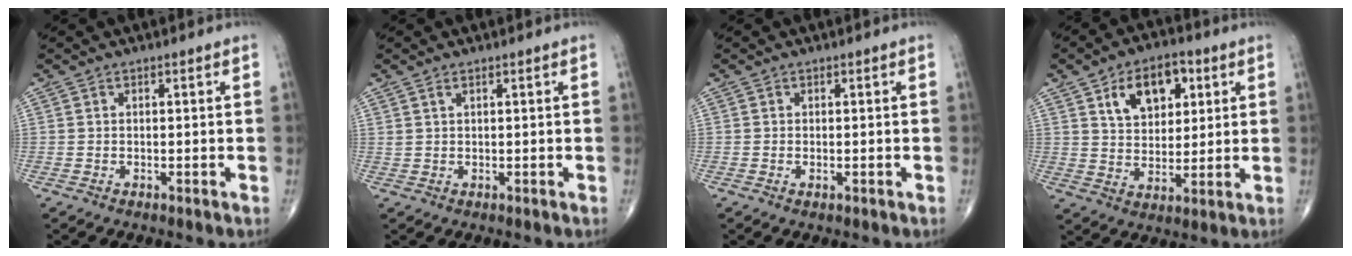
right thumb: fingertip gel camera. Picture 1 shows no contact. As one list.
[{"total": 1.2, "force": [0.8, 0.4, 0.7], "torque": [-0.015, 0.003, 0.020]}, {"total": 0.7, "force": [-0.2, 0.3, 0.5], "torque": [-0.010, -0.002, -0.003]}, {"total": 11.6, "force": [4.8, 7.3, 7.7], "torque": [-0.086, -0.010, 0.080]}]